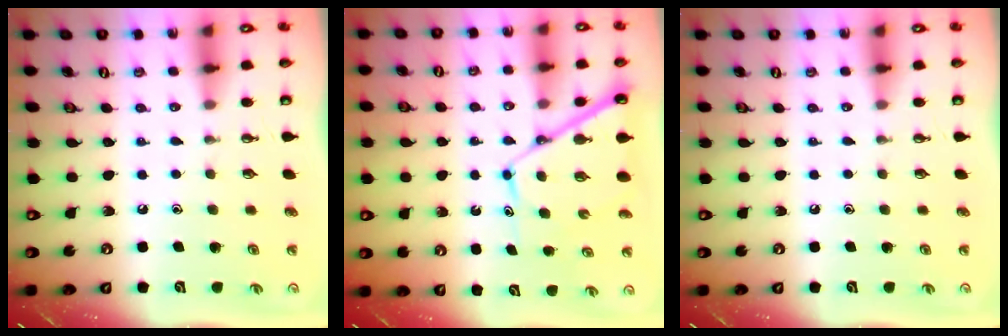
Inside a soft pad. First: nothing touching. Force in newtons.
{"total": 10.5, "press": 10.4, "slide": 1.1}
{"total": 0.0}